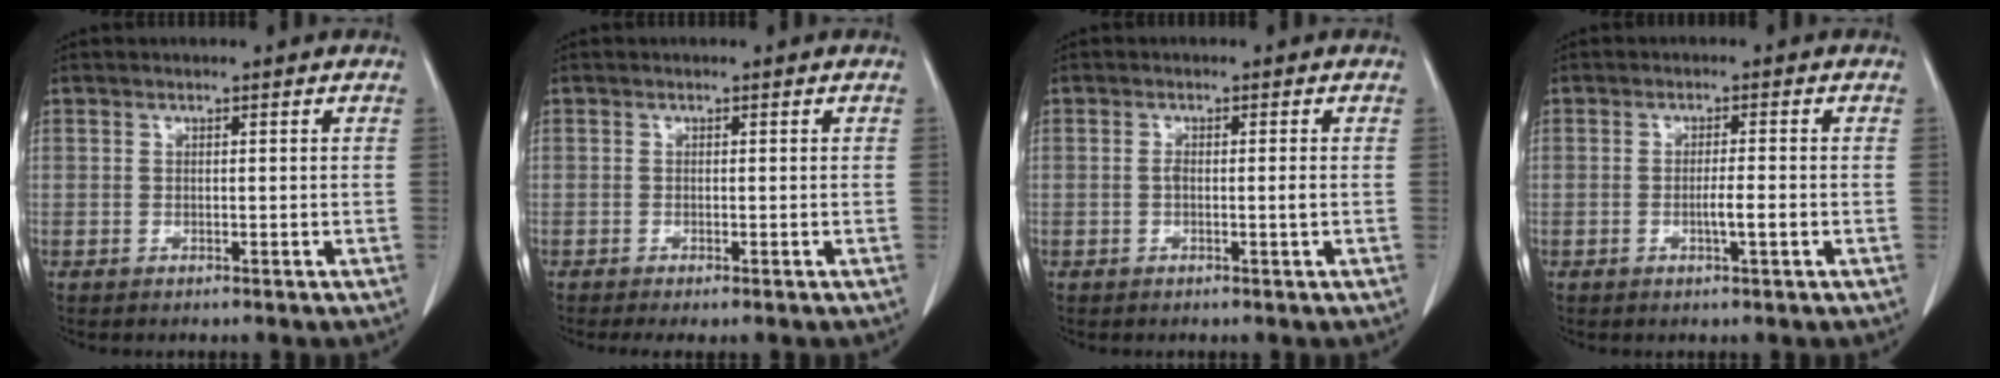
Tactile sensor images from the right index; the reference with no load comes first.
{"total": 1.7, "force": [-1.2, 0.3, 1.1], "torque": [-0.016, -0.007, -0.019]}
{"total": 1.6, "force": [-0.3, 0.1, 1.6], "torque": [-0.030, 0.000, -0.004]}
{"total": 2.6, "force": [-0.8, 0.0, 2.5], "torque": [-0.044, -0.002, -0.014]}